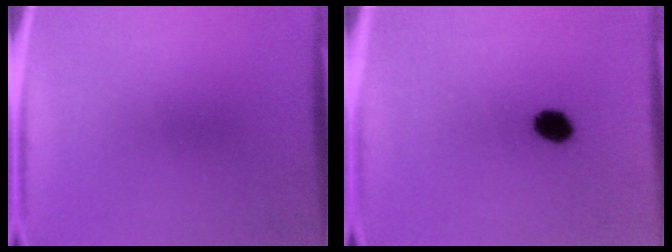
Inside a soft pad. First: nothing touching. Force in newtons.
{"total": 4.4}